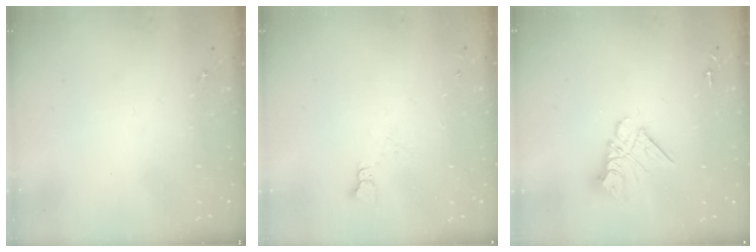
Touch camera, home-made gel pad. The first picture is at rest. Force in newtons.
{"total": 4.1, "press": 4.0, "slide": 0.4}
{"total": 10.7, "press": 10.7, "slide": 1.0}